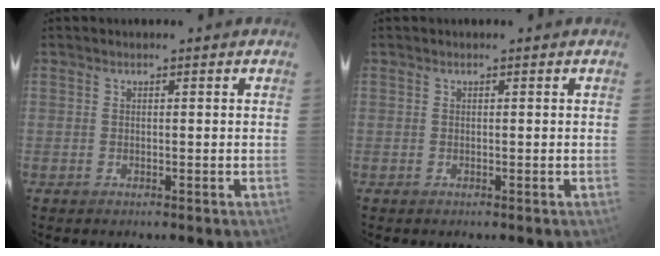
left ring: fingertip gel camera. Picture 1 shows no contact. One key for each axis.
{"total": 0.0}